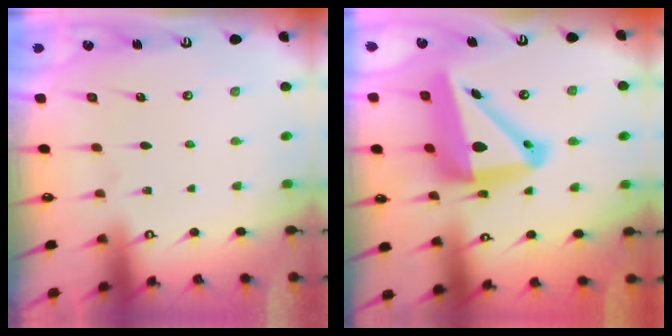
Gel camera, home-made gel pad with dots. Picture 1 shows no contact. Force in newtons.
{"total": 18.7, "press": 18.4, "slide": 3.1}